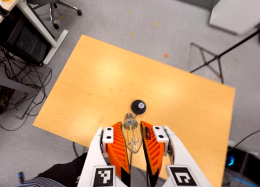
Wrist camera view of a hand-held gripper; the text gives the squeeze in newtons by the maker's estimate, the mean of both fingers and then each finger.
{"total": 21.2, "left": 25.9, "right": 16.5}